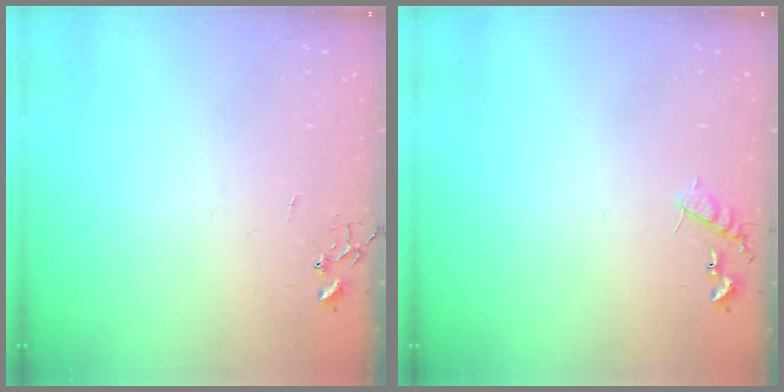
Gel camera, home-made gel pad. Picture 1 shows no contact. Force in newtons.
{"total": 7.6, "press": 7.6, "slide": 0.4}